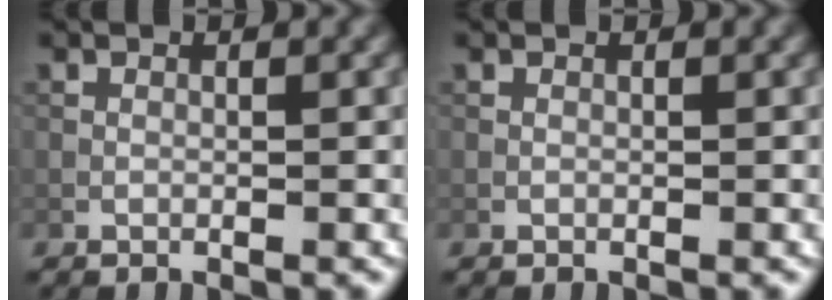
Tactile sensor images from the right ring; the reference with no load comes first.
{"total": 0.0}